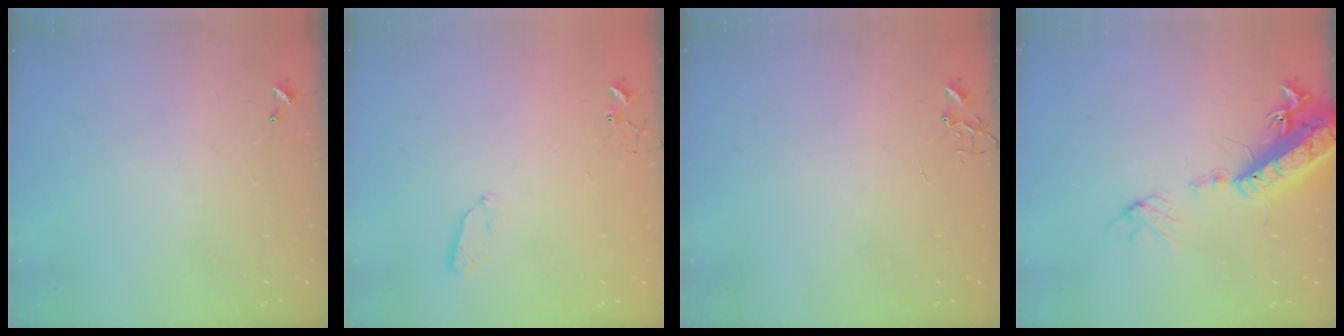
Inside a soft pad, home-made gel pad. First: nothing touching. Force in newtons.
{"total": 4.5, "press": 4.5, "slide": 0.4}
{"total": 0.0}
{"total": 17.9, "press": 17.4, "slide": 3.9}